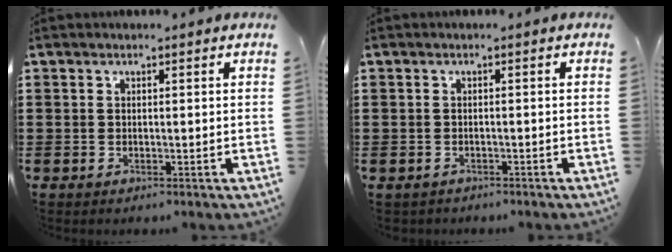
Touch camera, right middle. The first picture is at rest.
{"total": 0.6, "force": [-0.5, 0.2, -0.1], "torque": [0.000, 0.002, -0.013]}